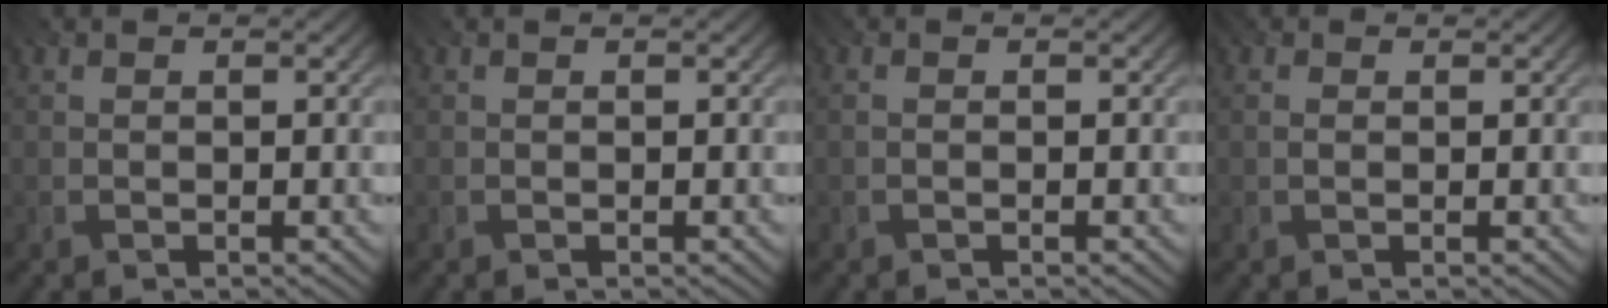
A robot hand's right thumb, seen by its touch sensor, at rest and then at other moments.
{"total": 0.0}
{"total": 0.5, "force": [0.0, 0.2, 0.5], "torque": [-0.010, 0.001, -0.004]}
{"total": 1.4, "force": [0.5, 0.9, 0.9], "torque": [-0.021, 0.003, 0.002]}